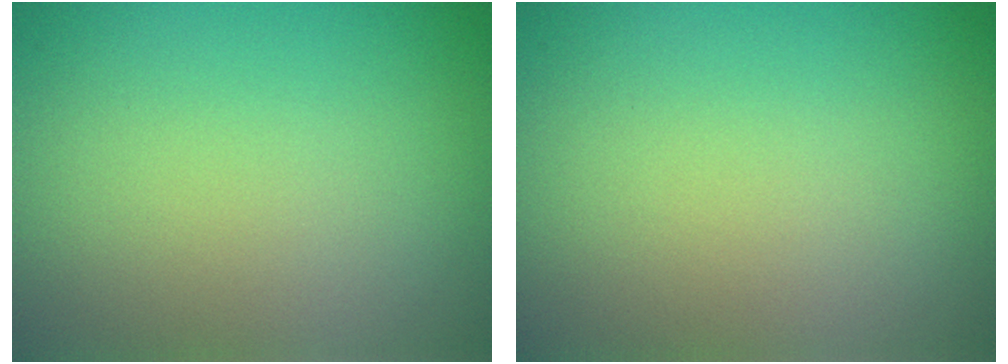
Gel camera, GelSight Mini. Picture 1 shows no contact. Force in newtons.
{"total": 0.0}